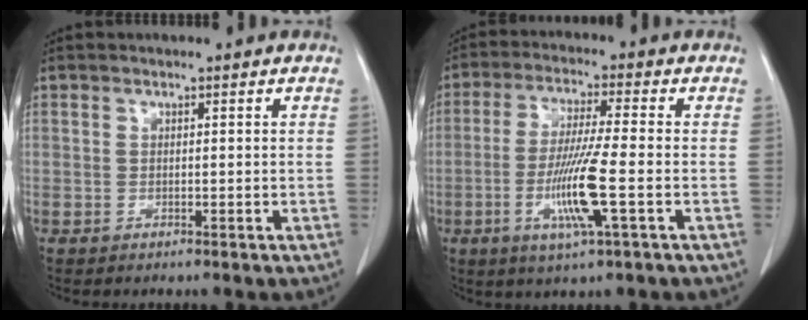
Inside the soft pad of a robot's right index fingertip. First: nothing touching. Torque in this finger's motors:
{"motor_torque": [1.46, -0.40, 0.76, 0.10]}